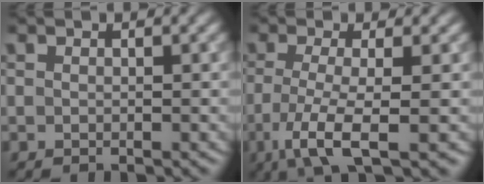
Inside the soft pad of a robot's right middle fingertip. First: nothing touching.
{"total": 5.5, "force": [-1.8, 1.4, 5.0], "torque": [-0.098, -0.015, -0.039]}